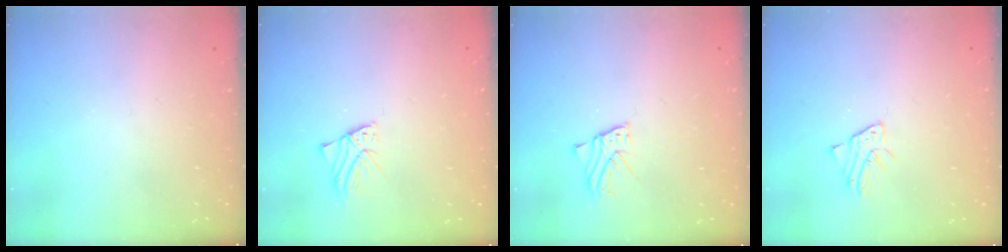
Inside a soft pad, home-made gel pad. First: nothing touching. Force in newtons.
{"total": 1.7, "press": 1.7, "slide": 0.2}
{"total": 2.4, "press": 2.4, "slide": 0.2}
{"total": 1.8, "press": 1.7, "slide": 0.1}